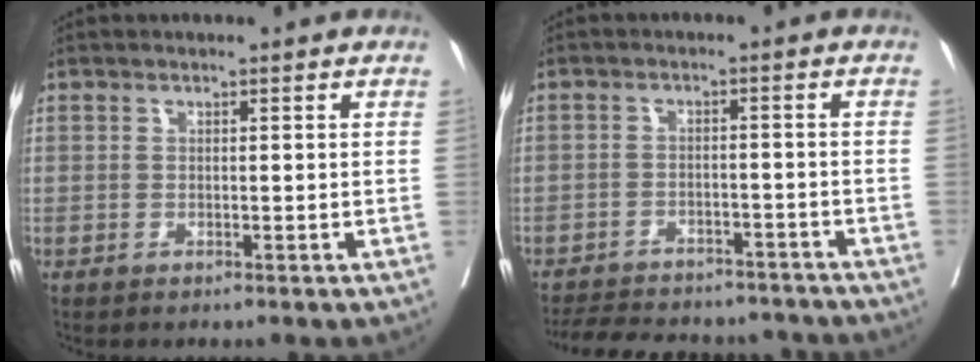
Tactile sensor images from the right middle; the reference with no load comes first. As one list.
[{"total": 16.5, "force": [-14.9, 4.9, 5.0], "torque": [-0.121, 0.000, -0.198]}]